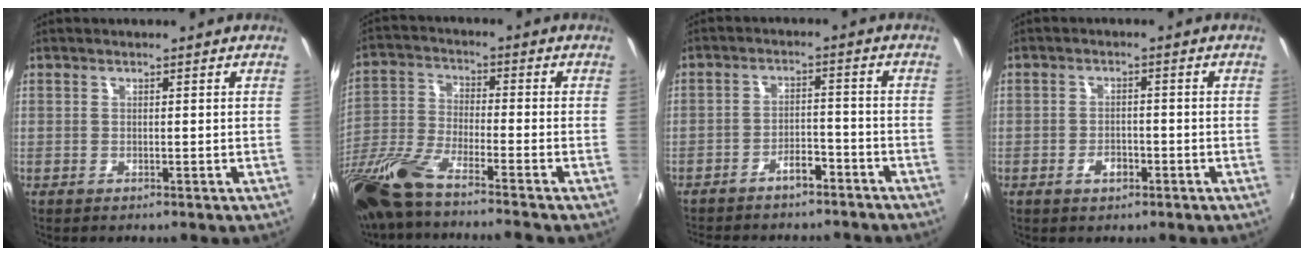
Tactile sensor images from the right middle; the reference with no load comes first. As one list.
[{"total": 15.4, "force": [-12.3, 0.8, 9.1], "torque": [-0.197, -0.049, -0.238]}, {"total": 8.6, "force": [-7.3, 3.0, 3.3], "torque": [-0.077, 0.016, -0.099]}, {"total": 2.8, "force": [-1.5, 1.8, 1.6], "torque": [-0.031, 0.004, -0.023]}]